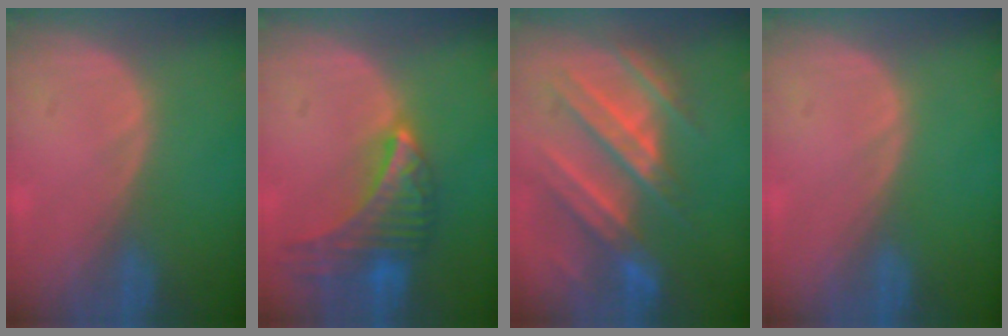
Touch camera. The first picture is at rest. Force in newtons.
{"total": 9.0, "press": 8.0, "slide": 4.2}
{"total": 10.0, "press": 9.5, "slide": 2.9}
{"total": 0.0}